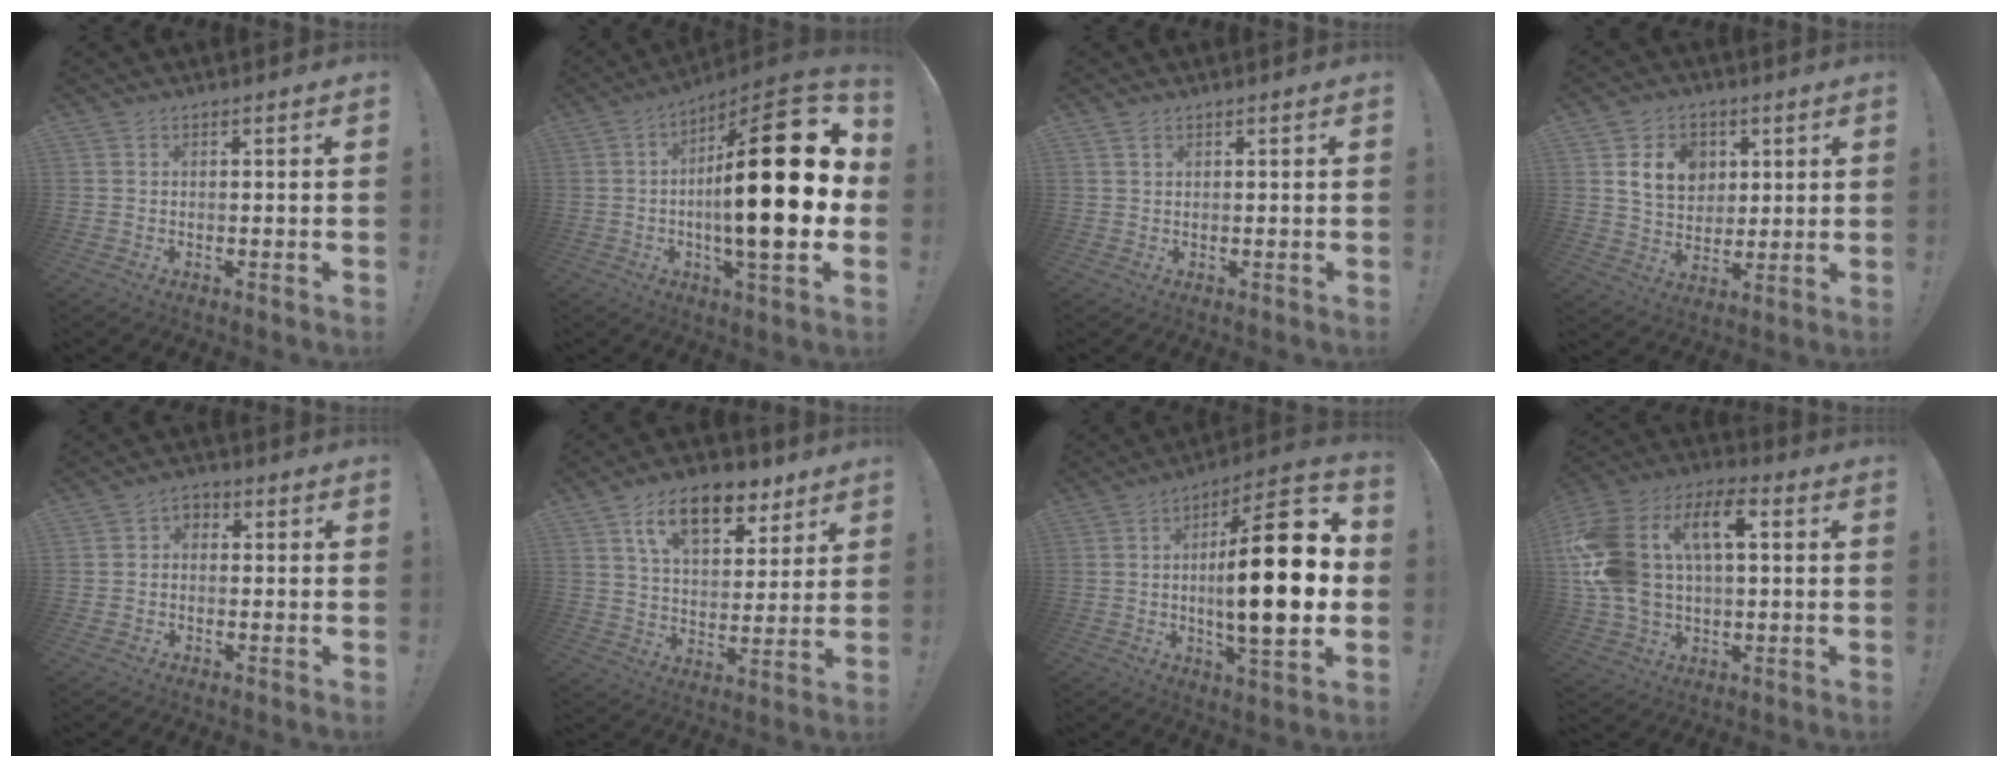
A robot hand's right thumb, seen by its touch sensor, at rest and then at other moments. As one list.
[{"total": 26.7, "force": [0.8, 6.4, 25.9], "torque": [-0.413, -0.015, -0.001]}, {"total": 1.2, "force": [0.8, 0.6, 0.6], "torque": [-0.006, -0.002, 0.014]}, {"total": 12.5, "force": [4.7, 9.8, 6.2], "torque": [-0.087, -0.009, 0.093]}, {"total": 3.0, "force": [-1.1, 2.5, 1.3], "torque": [-0.020, 0.012, -0.021]}, {"total": 15.8, "force": [9.1, 8.6, 9.7], "torque": [-0.147, -0.036, 0.160]}, {"total": 23.2, "force": [0.5, 6.3, 22.4], "torque": [-0.361, -0.009, -0.005]}, {"total": 21.0, "force": [4.4, 14.1, 14.9], "torque": [-0.298, 0.001, 0.082]}]